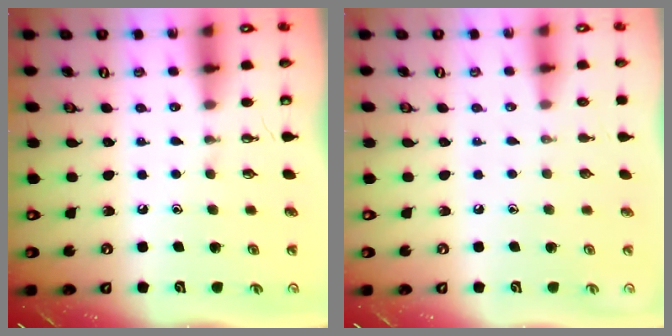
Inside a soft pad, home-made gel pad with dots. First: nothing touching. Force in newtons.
{"total": 0.0}